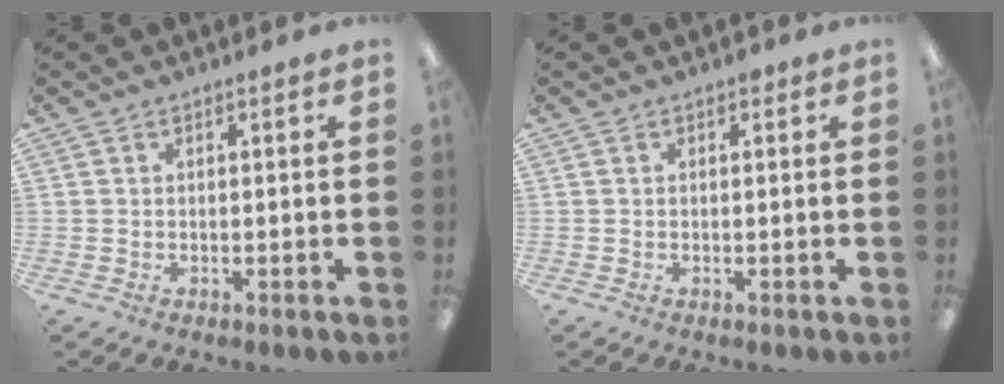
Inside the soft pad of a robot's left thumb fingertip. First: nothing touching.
{"total": 0.6, "force": [0.4, 0.4, 0.3], "torque": [-0.006, 0.004, 0.007]}